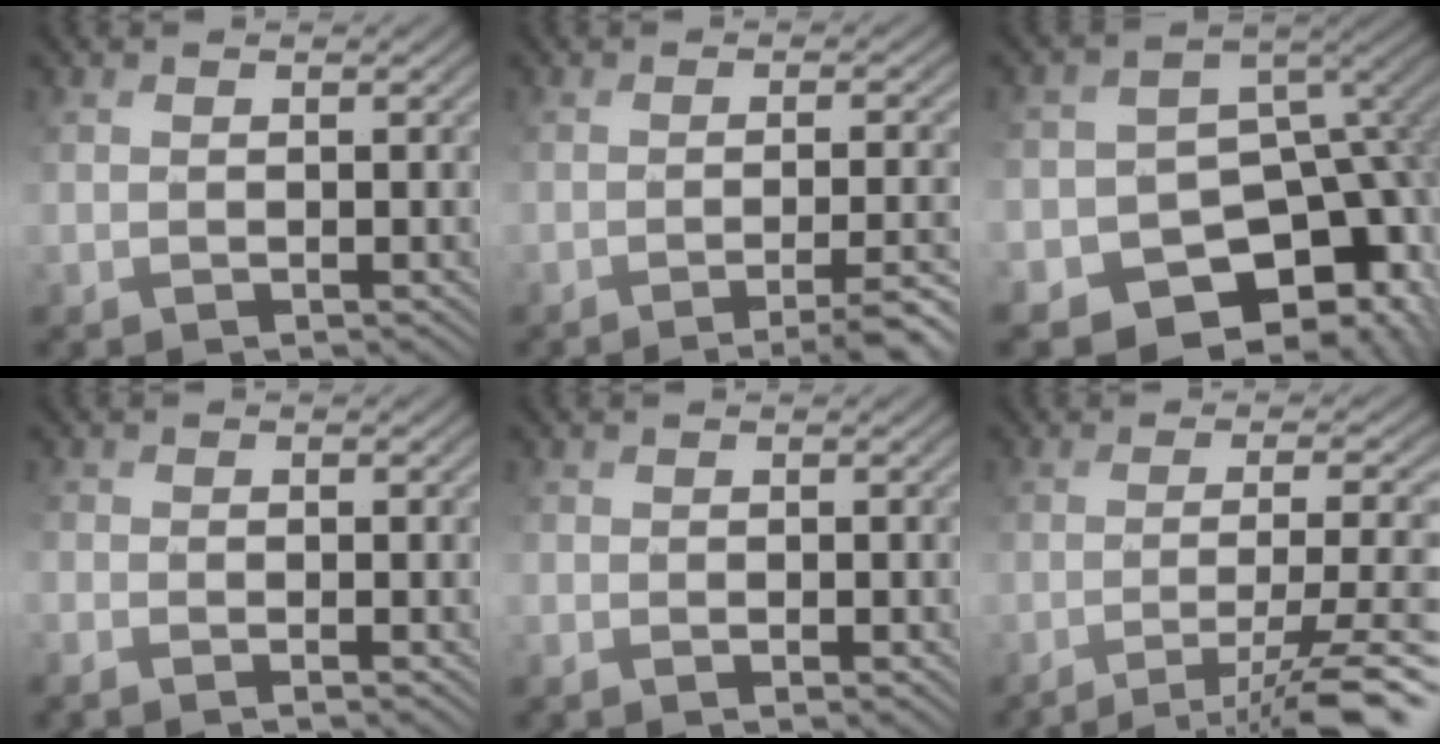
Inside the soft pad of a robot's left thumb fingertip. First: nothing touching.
{"total": 5.2, "force": [-2.7, 1.1, 4.3], "torque": [-0.060, 0.000, -0.043]}
{"total": 13.4, "force": [-7.0, 9.5, 6.4], "torque": [-0.121, -0.018, -0.090]}
{"total": 2.2, "force": [-1.6, 0.5, 1.4], "torque": [-0.029, -0.008, -0.033]}
{"total": 1.8, "force": [-0.9, 1.2, 1.0], "torque": [-0.020, -0.008, -0.014]}
{"total": 11.7, "force": [-7.4, 2.0, 8.8], "torque": [-0.137, 0.011, -0.109]}